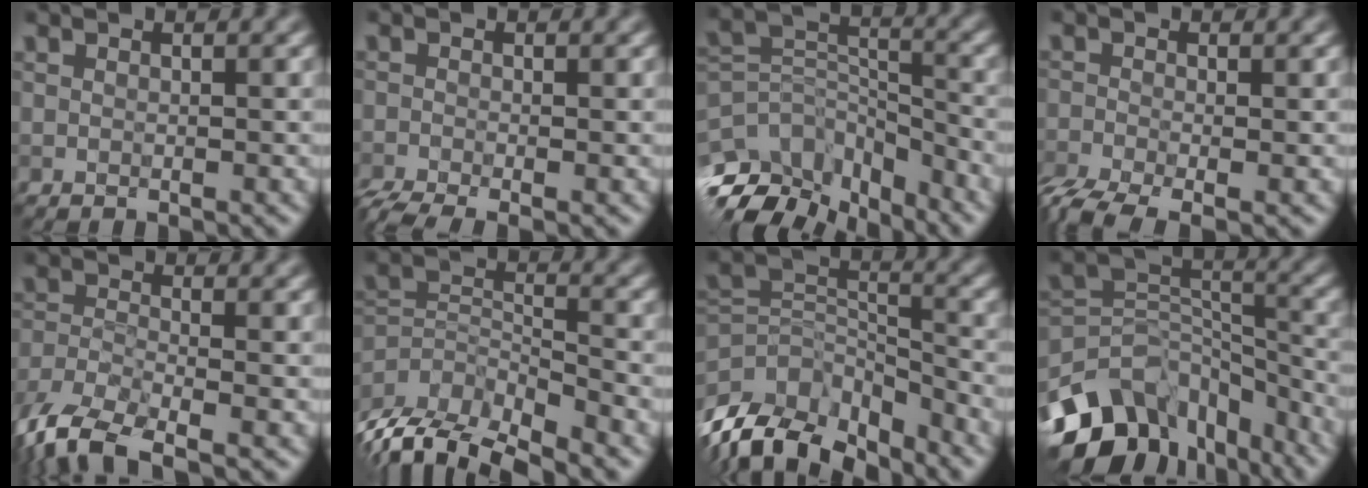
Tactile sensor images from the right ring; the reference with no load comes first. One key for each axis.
{"total": 3.8, "fx": -3.0, "fy": 1.0, "fz": 2.2, "tx": -0.024, "ty": -0.008, "tz": -0.042}
{"total": 10.5, "fx": -8.8, "fy": 4.6, "fz": 3.4, "tx": -0.077, "ty": 0.008, "tz": -0.148}
{"total": 4.1, "fx": -3.3, "fy": 1.0, "fz": 2.4, "tx": -0.048, "ty": -0.010, "tz": -0.057}
{"total": 7.4, "fx": -6.0, "fy": 2.0, "fz": 3.9, "tx": -0.085, "ty": -0.017, "tz": -0.113}
{"total": 8.6, "fx": -7.0, "fy": 2.6, "fz": 4.1, "tx": -0.087, "ty": -0.008, "tz": -0.120}
{"total": 11.8, "fx": -9.3, "fy": 5.4, "fz": 4.9, "tx": -0.107, "ty": 0.007, "tz": -0.158}
{"total": 12.6, "fx": -9.3, "fy": 7.3, "fz": 4.3, "tx": -0.083, "ty": 0.016, "tz": -0.146}